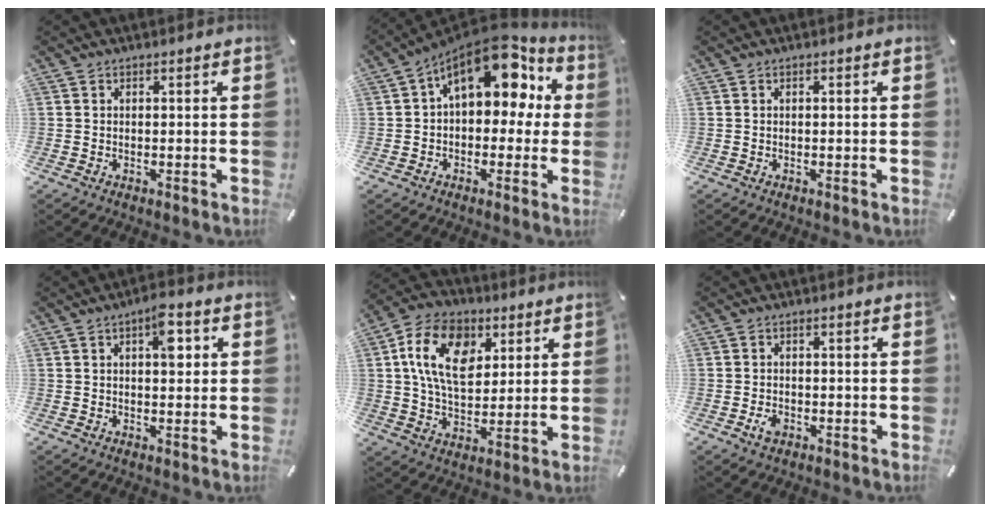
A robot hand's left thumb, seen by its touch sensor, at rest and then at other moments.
{"total": 14.9, "force": [7.7, 8.2, 9.7], "torque": [-0.143, -0.054, 0.135]}
{"total": 0.0}
{"total": 6.2, "force": [1.9, 2.9, 5.2], "torque": [-0.058, -0.009, 0.021]}
{"total": 15.0, "force": [4.9, 10.4, 9.6], "torque": [-0.170, 0.004, 0.089]}
{"total": 2.1, "force": [-0.9, 1.5, 1.2], "torque": [-0.029, 0.003, -0.020]}